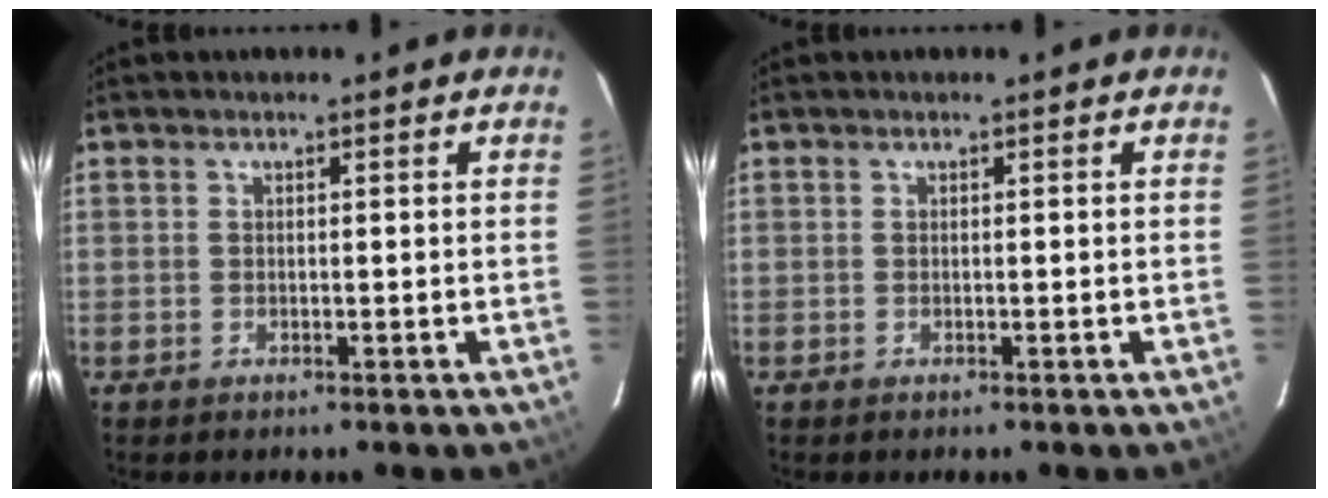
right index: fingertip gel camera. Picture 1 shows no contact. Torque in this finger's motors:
{"motor_torque": [0.00, 0.00, 0.00, 0.00]}